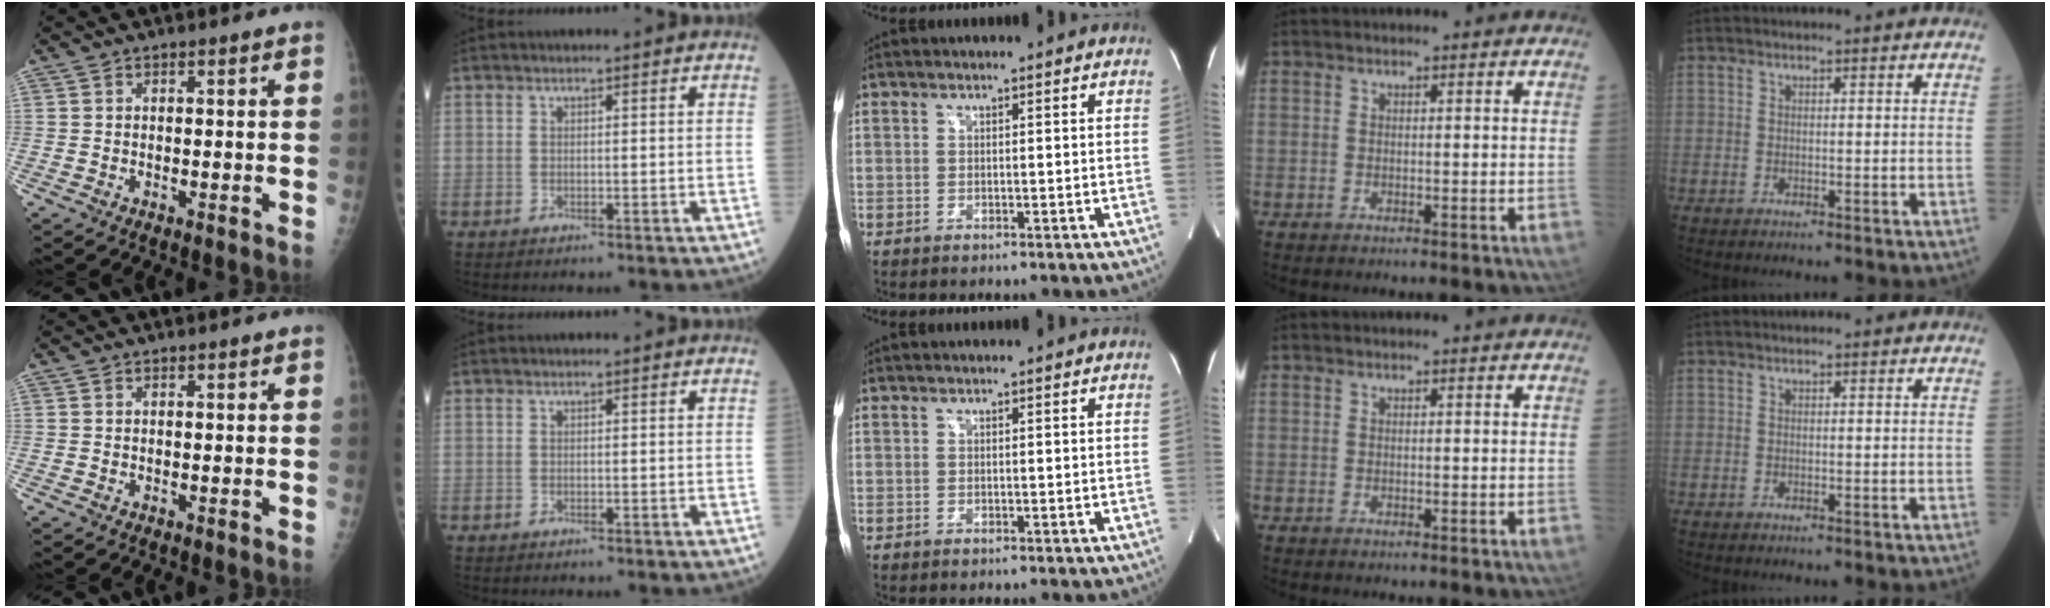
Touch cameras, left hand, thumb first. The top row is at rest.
{}